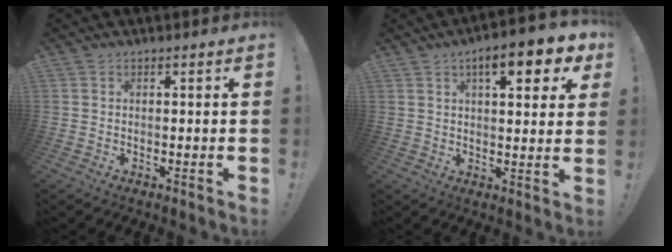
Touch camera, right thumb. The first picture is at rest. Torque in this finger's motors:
{"motor_torque": [0.82, 0.99, 0.41, 0.50, 0.15]}